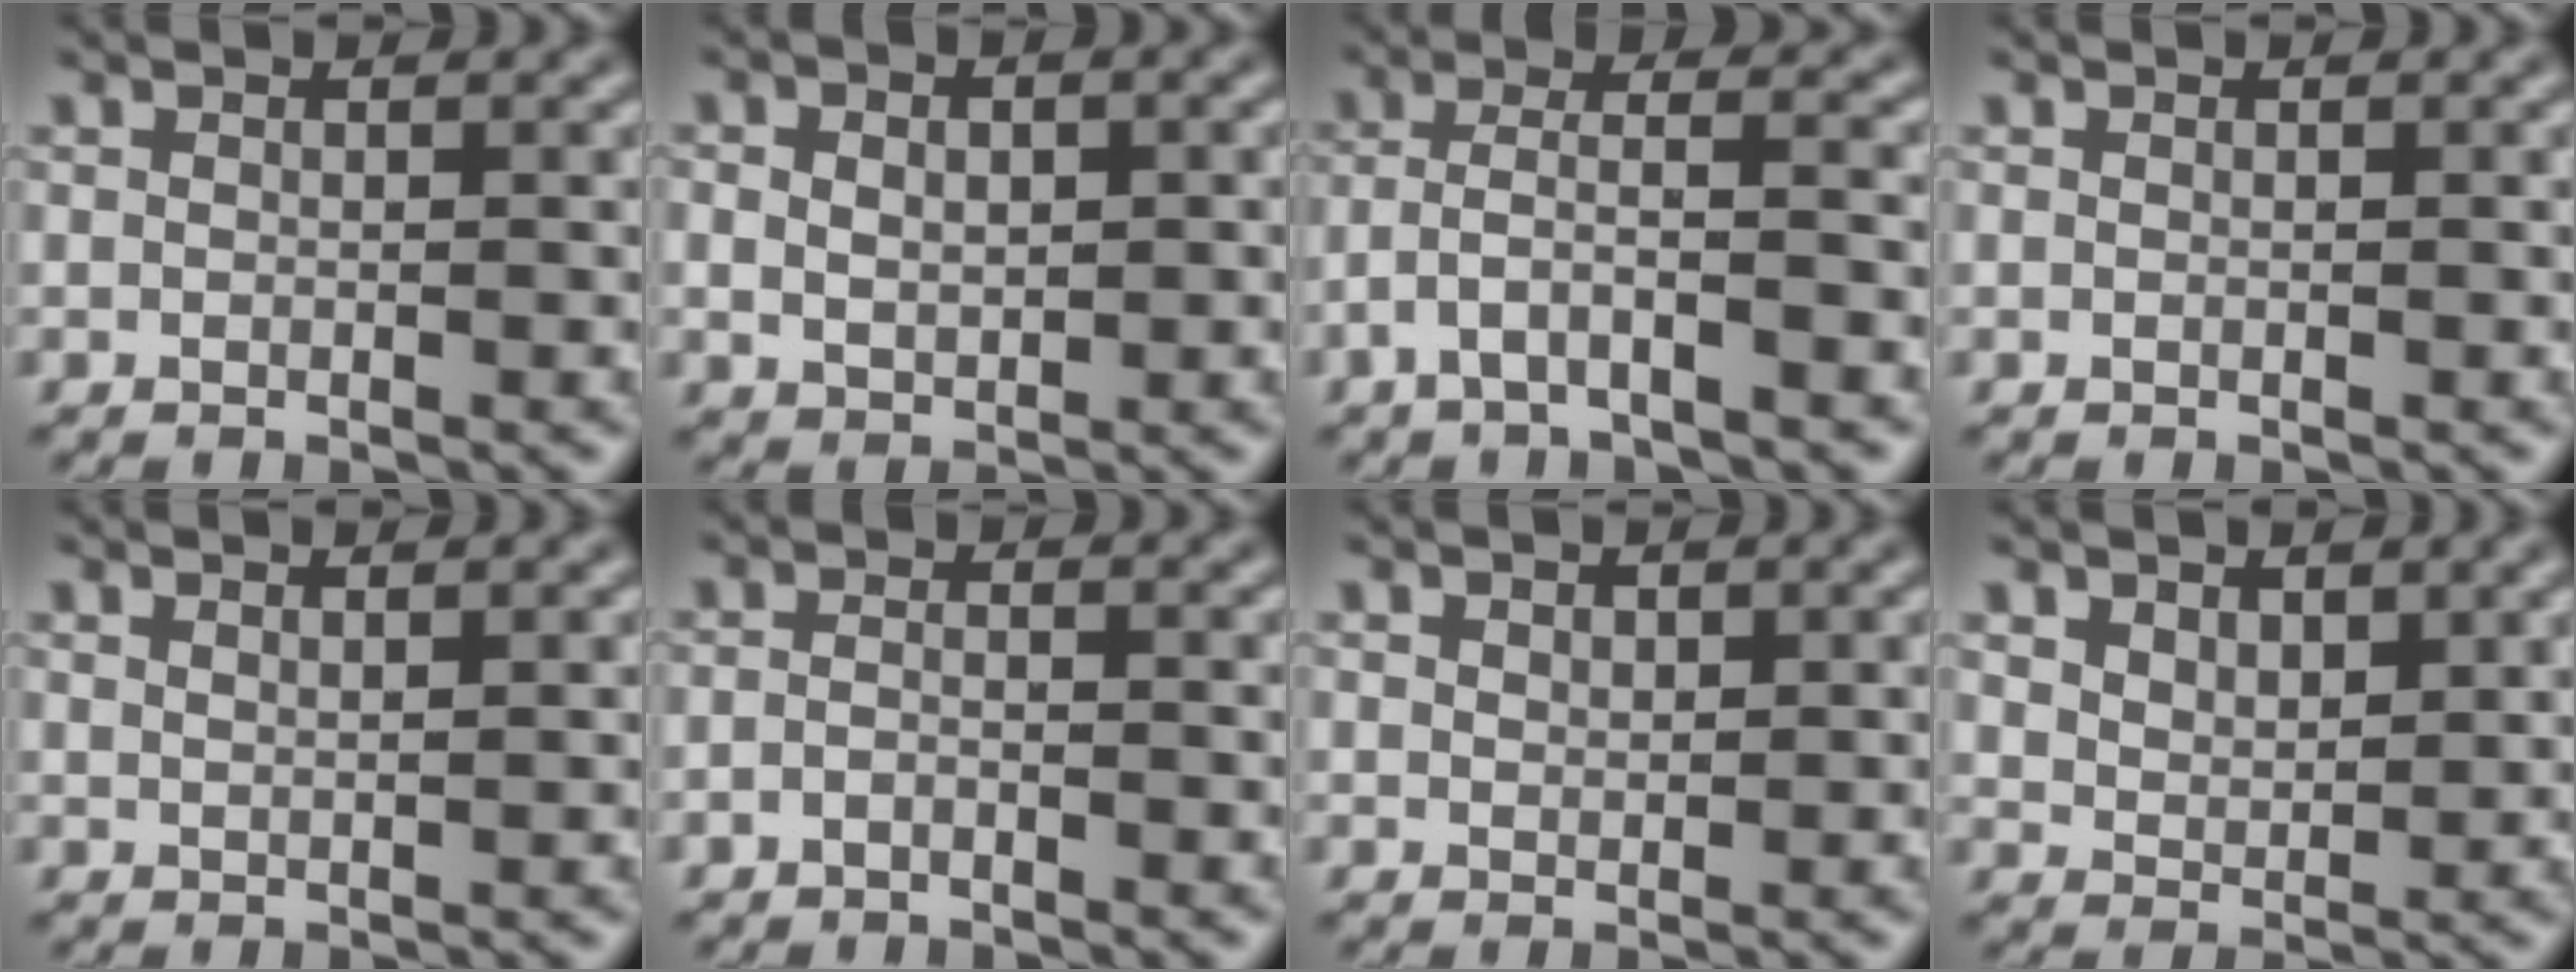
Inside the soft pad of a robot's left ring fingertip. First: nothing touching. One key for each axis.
{"total": 3.3, "fx": 0.4, "fy": 2.3, "fz": 2.3, "tx": -0.037, "ty": 0.008, "tz": 0.003}
{"total": 4.0, "fx": -2.1, "fy": 1.0, "fz": 3.3, "tx": -0.067, "ty": 0.008, "tz": -0.043}
{"total": 0.0}
{"total": 1.2, "fx": 0.8, "fy": 0.3, "fz": 0.7, "tx": -0.004, "ty": 0.002, "tz": 0.007}
{"total": 1.2, "fx": -0.9, "fy": 0.4, "fz": 0.8, "tx": -0.019, "ty": 0.000, "tz": -0.019}
{"total": 0.8, "fx": 0.5, "fy": 0.6, "fz": 0.3, "tx": -0.007, "ty": -0.001, "tz": 0.011}
{"total": 2.6, "fx": 1.5, "fy": 1.6, "fz": 1.3, "tx": -0.030, "ty": -0.007, "tz": 0.031}